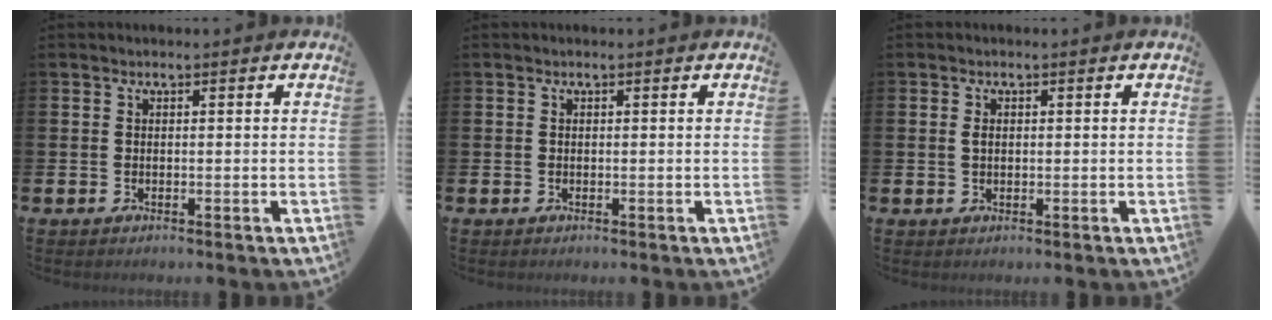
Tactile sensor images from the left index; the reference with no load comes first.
{"total": 0.0}
{"total": 0.9, "force": [0.3, 0.6, 0.6], "torque": [0.000, 0.001, 0.001]}